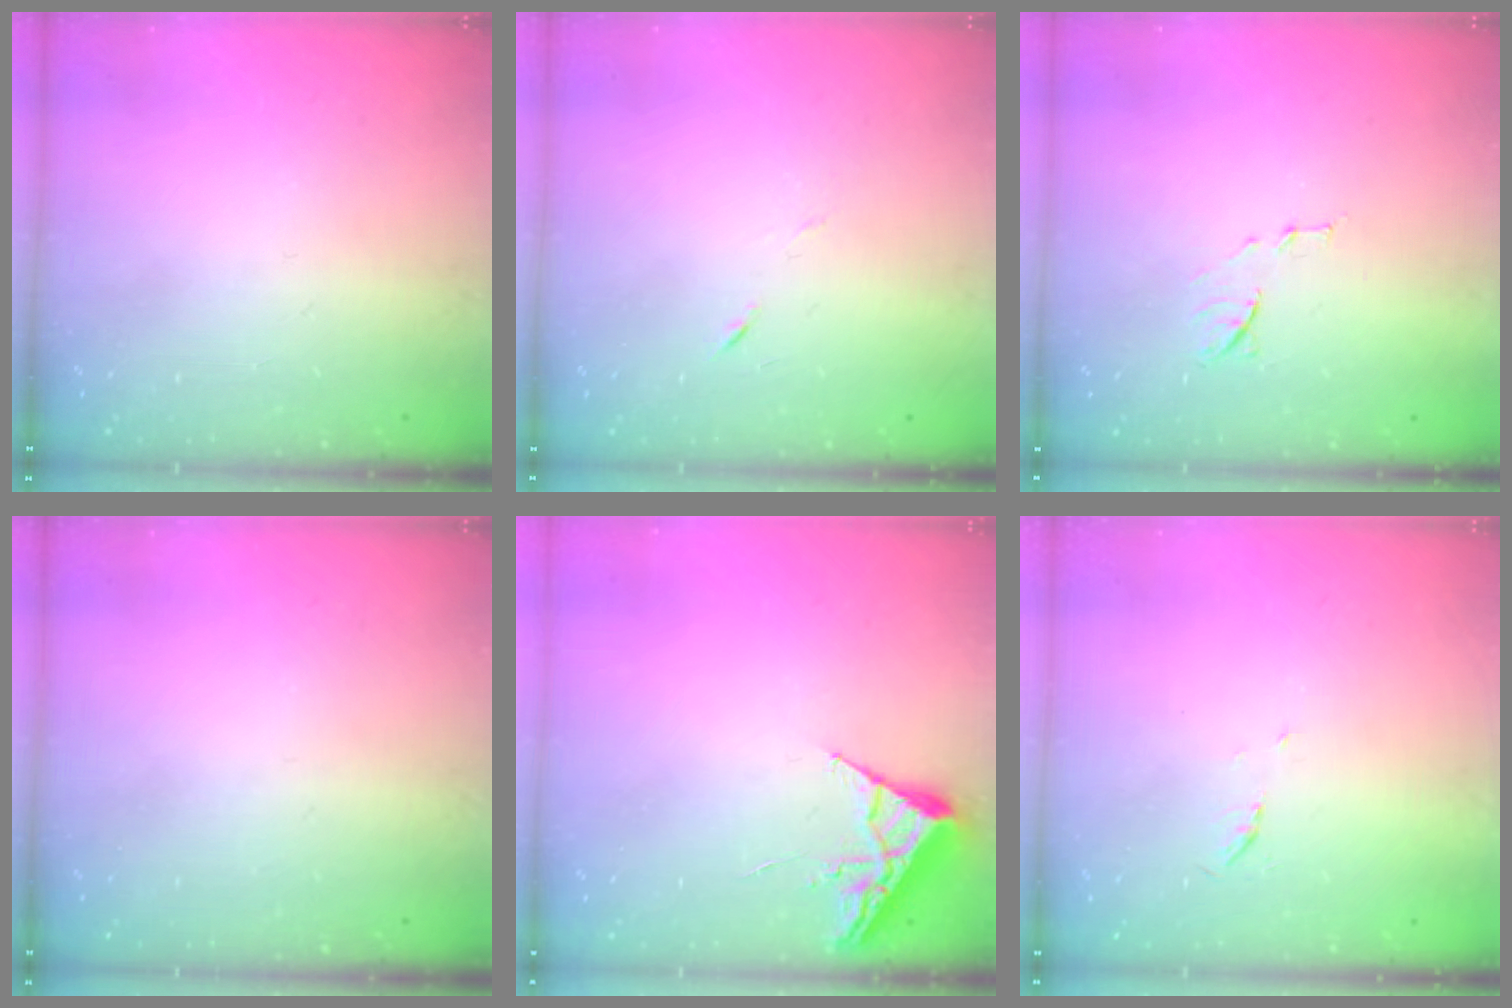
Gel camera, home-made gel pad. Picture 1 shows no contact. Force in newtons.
{"total": 3.7, "press": 3.6, "slide": 0.9}
{"total": 7.9, "press": 7.9, "slide": 0.7}
{"total": 0.0}
{"total": 3.7, "press": 3.6, "slide": 0.5}
{"total": 3.5, "press": 3.4, "slide": 0.5}